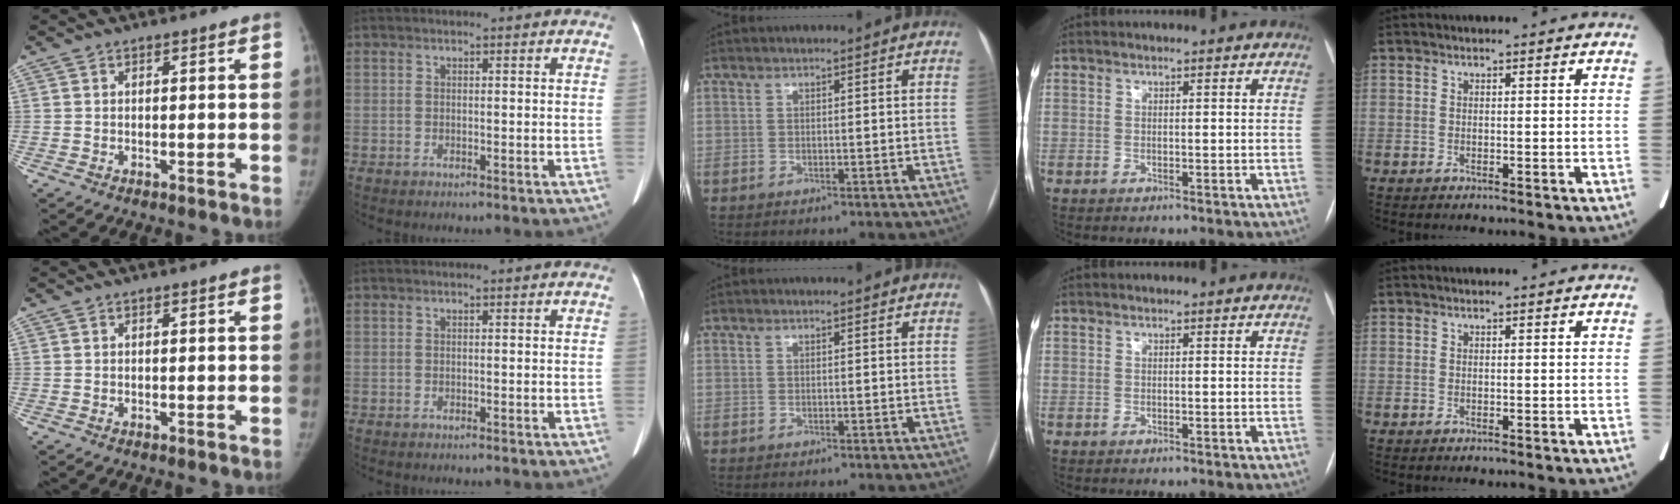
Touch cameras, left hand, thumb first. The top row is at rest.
{}